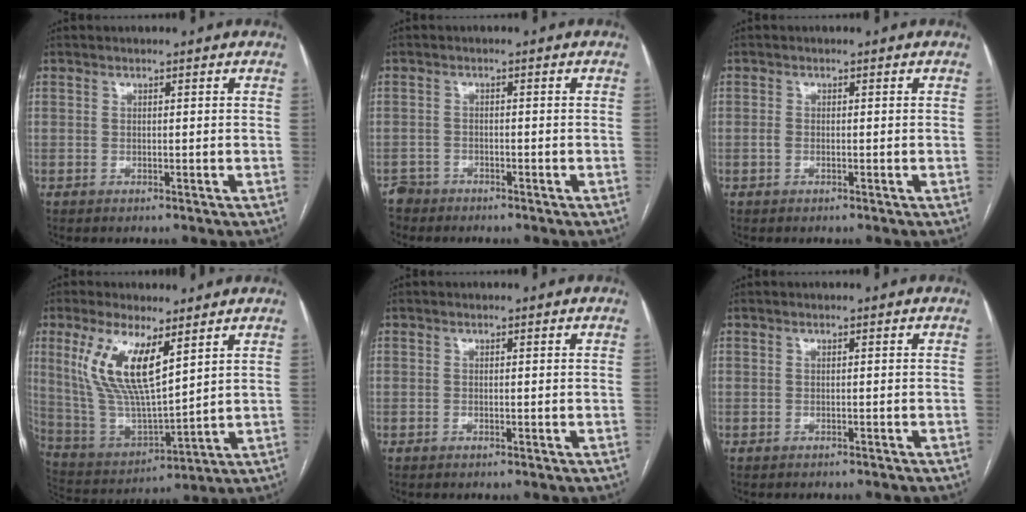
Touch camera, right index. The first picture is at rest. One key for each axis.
{"total": 2.4, "fx": -2.1, "fy": 1.1, "fz": -0.5, "tx": 0.003, "ty": 0.001, "tz": -0.038}
{"total": 0.7, "fx": -0.1, "fy": 0.6, "fz": 0.4, "tx": -0.011, "ty": 0.002, "tz": -0.002}
{"total": 13.4, "fx": 6.1, "fy": 3.6, "fz": 11.4, "tx": -0.246, "ty": -0.002, "tz": 0.126}
{"total": 0.0}
{"total": 1.1, "fx": -1.0, "fy": 0.1, "fz": 0.3, "tx": -0.010, "ty": -0.001, "tz": -0.015}